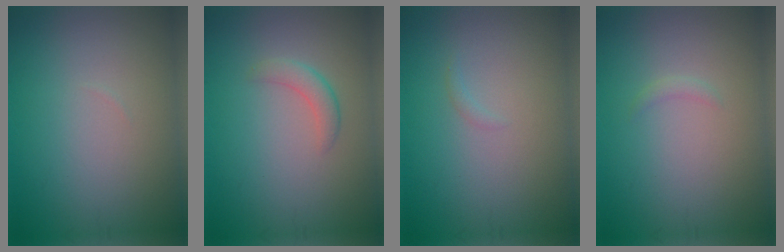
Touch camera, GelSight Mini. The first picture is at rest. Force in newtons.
{"total": 1.8, "press": 1.8, "slide": 0.0}
{"total": 0.5, "press": 0.5, "slide": 0.1}
{"total": 0.6, "press": 0.6, "slide": 0.1}